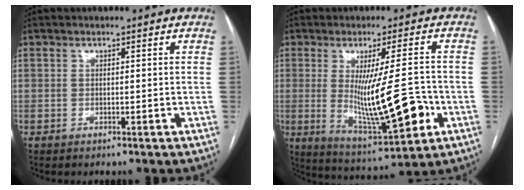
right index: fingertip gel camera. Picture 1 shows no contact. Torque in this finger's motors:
{"motor_torque": [0.85, 0.11, 0.78, 0.12]}